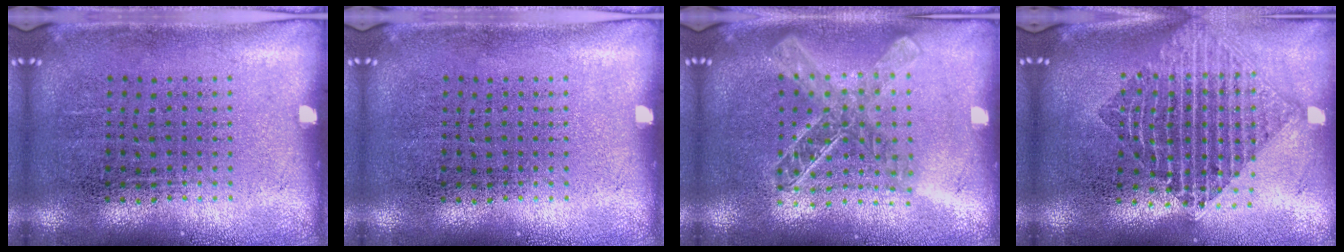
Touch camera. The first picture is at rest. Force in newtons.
{"total": 0.0}
{"total": 1.8, "press": 1.6, "slide": 0.8}
{"total": 2.2, "press": 1.7, "slide": 1.4}